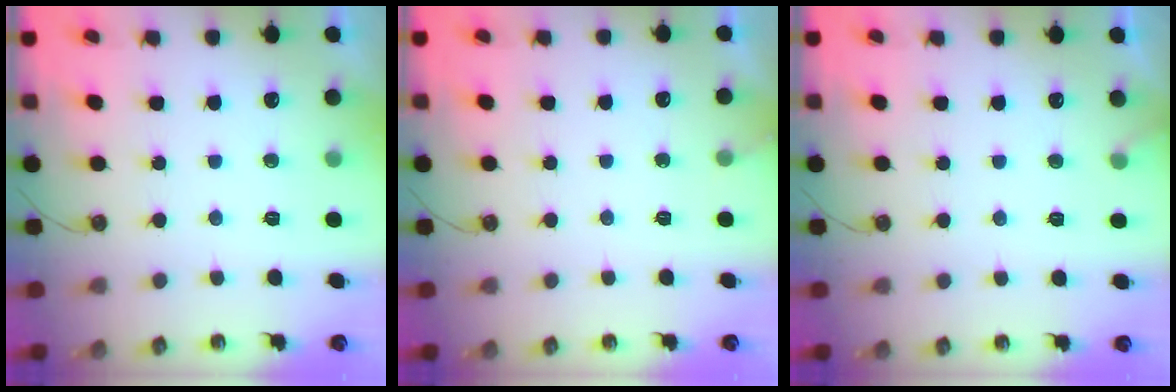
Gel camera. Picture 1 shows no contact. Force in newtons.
{"total": 2.8, "press": 2.8, "slide": 0.2}
{"total": 4.0, "press": 4.0, "slide": 0.3}